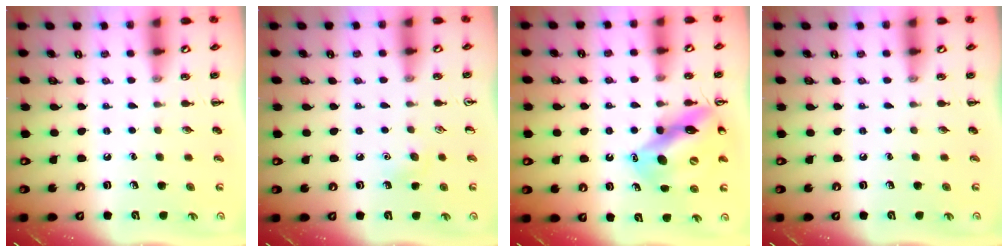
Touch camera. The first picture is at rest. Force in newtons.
{"total": 5.5, "press": 5.3, "slide": 1.5}
{"total": 13.5, "press": 13.0, "slide": 3.8}
{"total": 0.0}